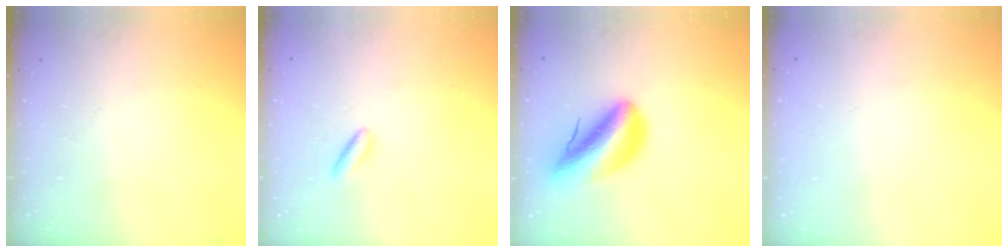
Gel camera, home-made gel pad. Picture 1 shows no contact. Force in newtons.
{"total": 1.7, "press": 1.5, "slide": 0.7}
{"total": 9.4, "press": 8.9, "slide": 3.1}
{"total": 2.2, "press": 2.2, "slide": 0.1}